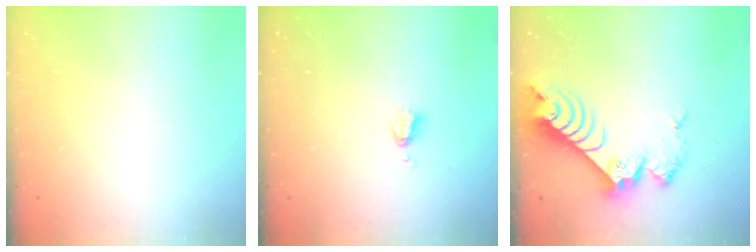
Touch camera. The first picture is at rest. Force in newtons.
{"total": 3.4, "press": 3.3, "slide": 0.5}
{"total": 11.0, "press": 11.0, "slide": 1.0}